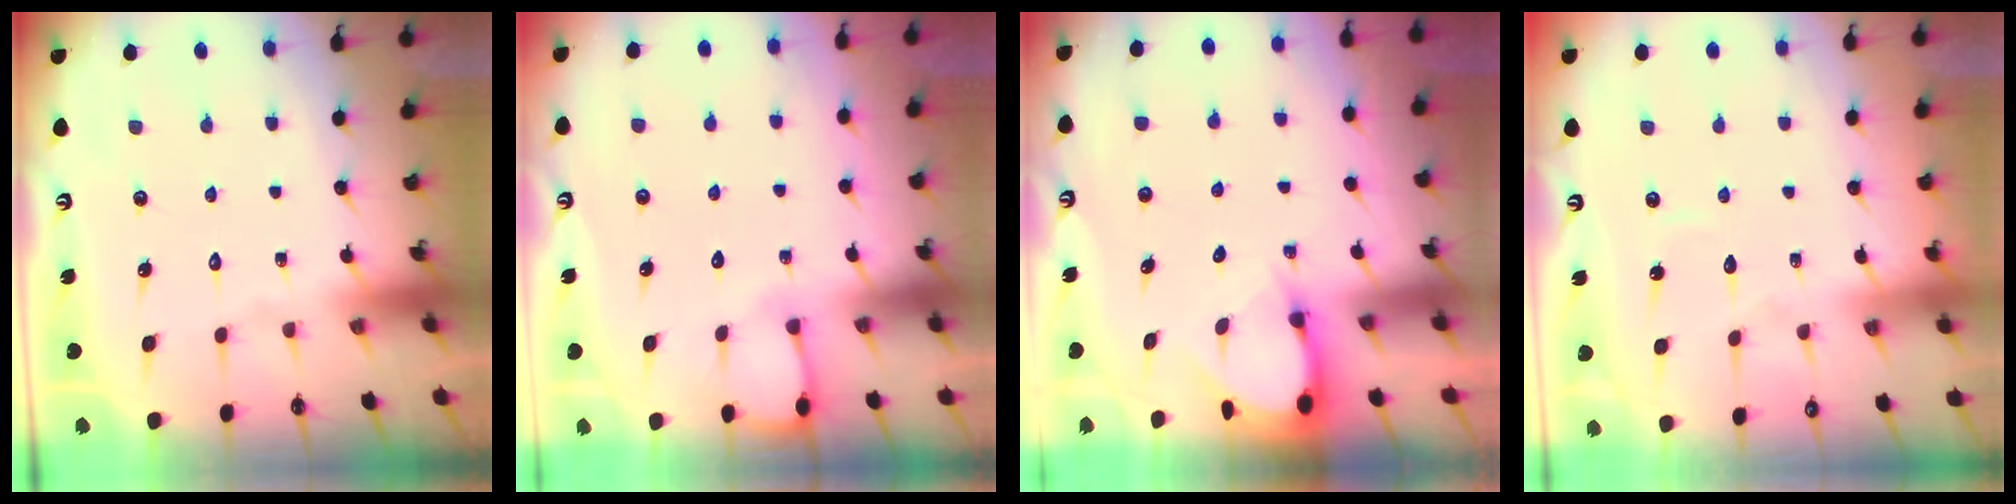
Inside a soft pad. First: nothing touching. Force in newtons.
{"total": 2.4, "press": 2.4, "slide": 0.3}
{"total": 2.8, "press": 2.8, "slide": 0.2}
{"total": 2.7, "press": 2.7, "slide": 0.3}